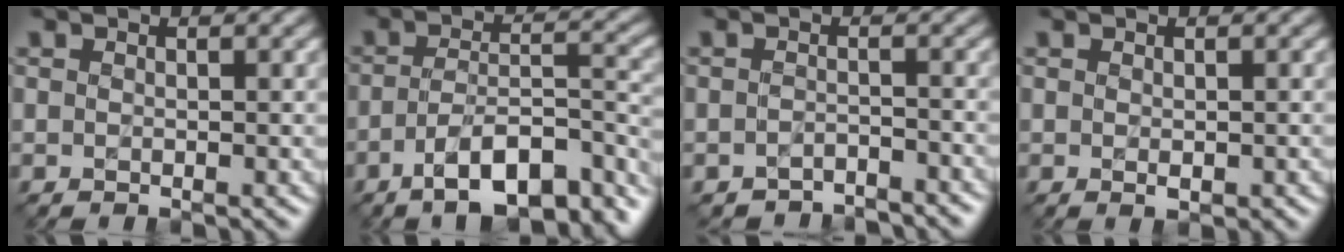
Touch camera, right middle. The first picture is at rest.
{"total": 10.3, "force": [-6.7, 3.5, 7.0], "torque": [-0.107, 0.000, -0.102]}
{"total": 2.6, "force": [-2.5, 0.4, 0.2], "torque": [-0.002, 0.002, -0.038]}
{"total": 1.0, "force": [-0.3, 0.4, 0.8], "torque": [-0.013, -0.004, -0.002]}